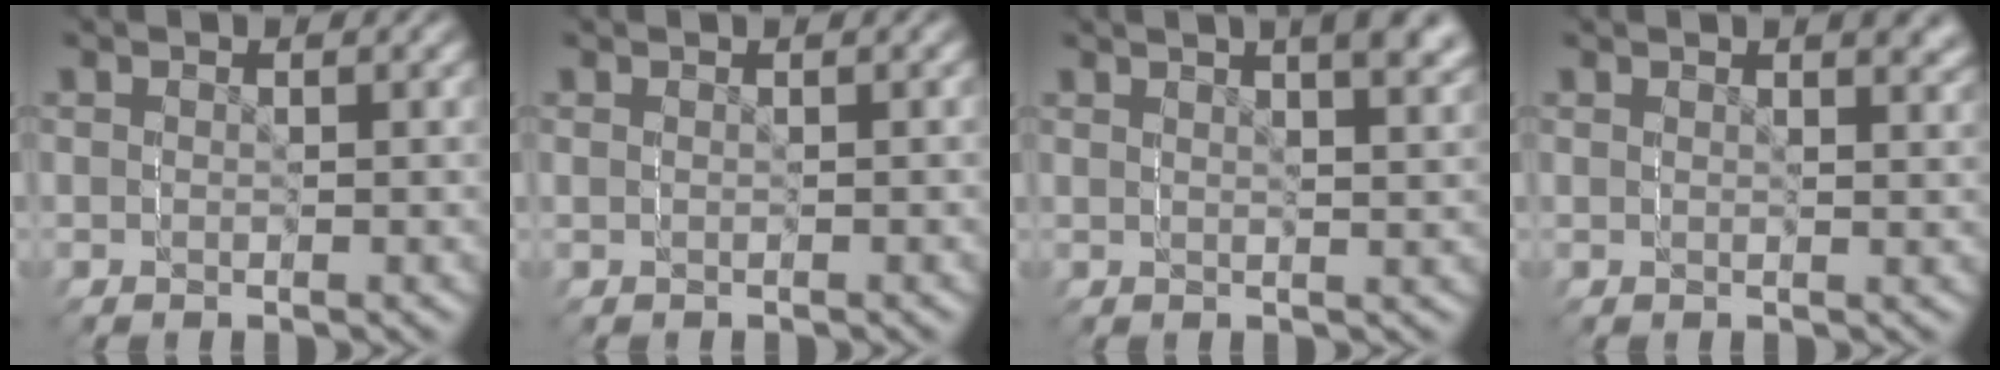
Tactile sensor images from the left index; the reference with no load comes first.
{"total": 0.6, "force": [-0.4, -0.5, 0.1], "torque": [-0.007, 0.003, -0.004]}
{"total": 2.1, "force": [1.4, -0.9, 1.2], "torque": [-0.007, 0.023, 0.018]}
{"total": 1.4, "force": [1.1, -0.7, -0.3], "torque": [0.014, 0.014, 0.010]}